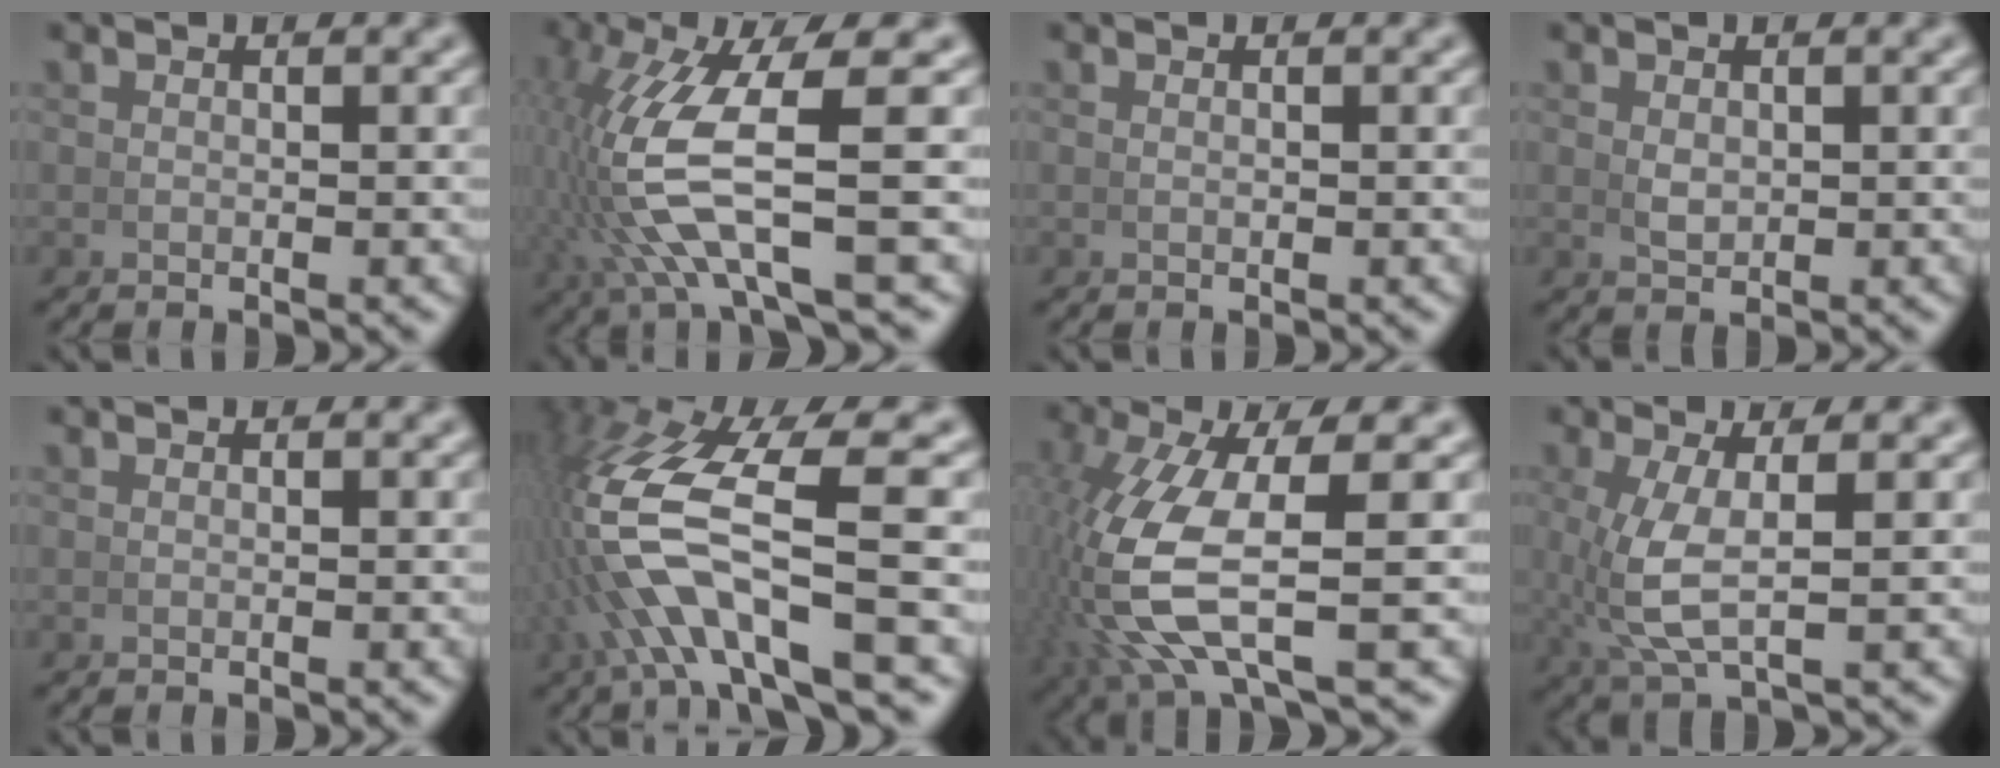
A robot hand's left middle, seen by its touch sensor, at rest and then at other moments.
{"total": 8.6, "force": [0.1, 3.1, 8.1], "torque": [-0.184, -0.011, 0.014]}
{"total": 0.0}
{"total": 1.2, "force": [0.3, 0.8, 0.9], "torque": [-0.019, -0.007, 0.015]}
{"total": 0.0}
{"total": 9.6, "force": [-0.2, 3.9, 8.7], "torque": [-0.209, -0.020, 0.010]}
{"total": 8.2, "force": [-0.8, 3.1, 7.5], "torque": [-0.185, -0.020, 0.007]}
{"total": 5.1, "force": [0.4, 2.0, 4.7], "torque": [-0.104, -0.006, 0.018]}